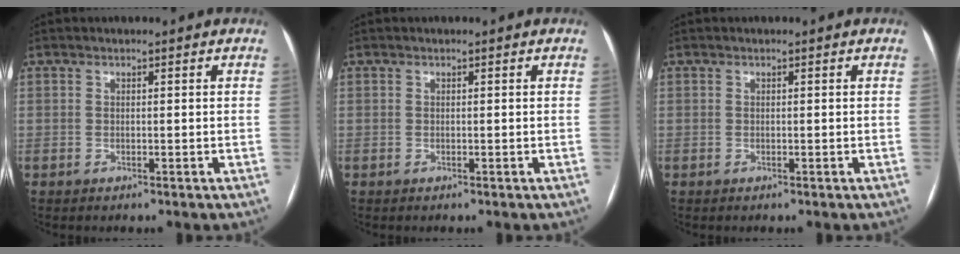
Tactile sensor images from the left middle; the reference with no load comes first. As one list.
[{"total": 0.0}, {"total": 0.0}]